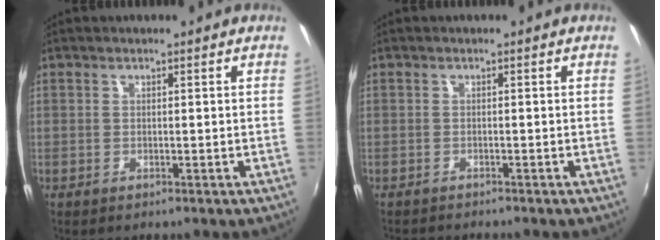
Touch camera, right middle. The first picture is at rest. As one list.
[{"total": 2.3, "force": [-2.2, 0.2, 0.4], "torque": [-0.017, -0.015, -0.040]}]